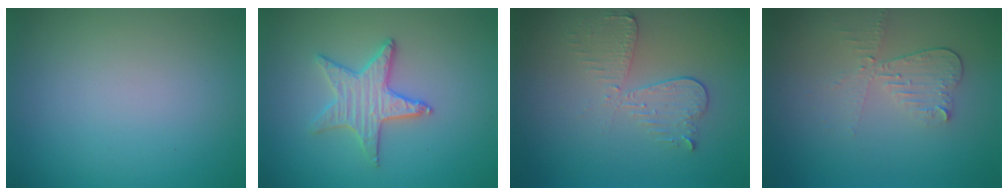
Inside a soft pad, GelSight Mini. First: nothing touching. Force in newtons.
{"total": 3.1, "press": 3.1, "slide": 0.4}
{"total": 3.1, "press": 2.6, "slide": 1.6}
{"total": 3.0, "press": 2.6, "slide": 1.4}